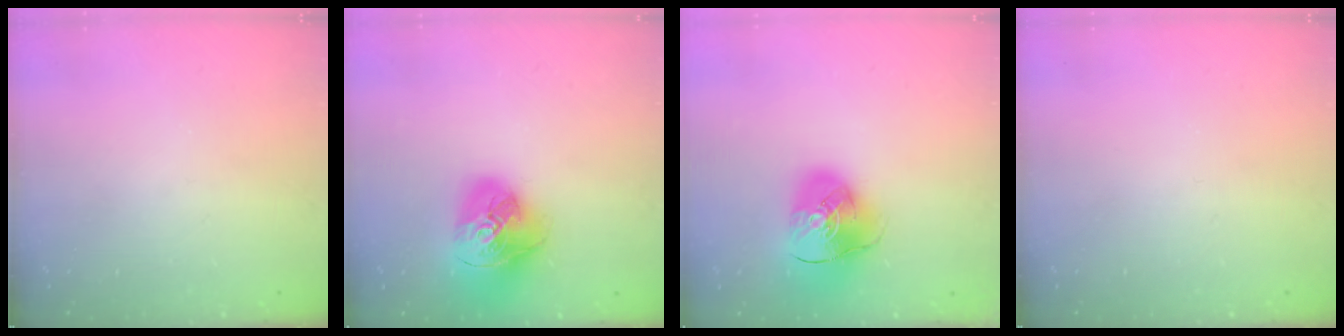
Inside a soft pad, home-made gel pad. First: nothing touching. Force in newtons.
{"total": 17.3, "press": 17.2, "slide": 2.0}
{"total": 12.8, "press": 12.7, "slide": 2.0}
{"total": 0.0}